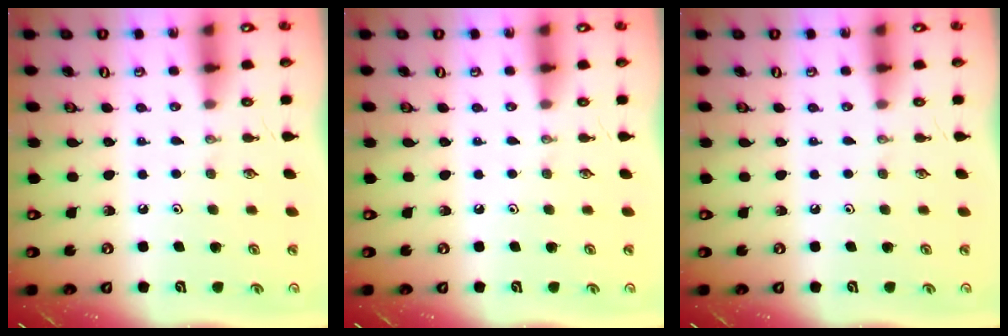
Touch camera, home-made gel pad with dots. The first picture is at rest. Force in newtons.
{"total": 0.0}
{"total": 0.0}